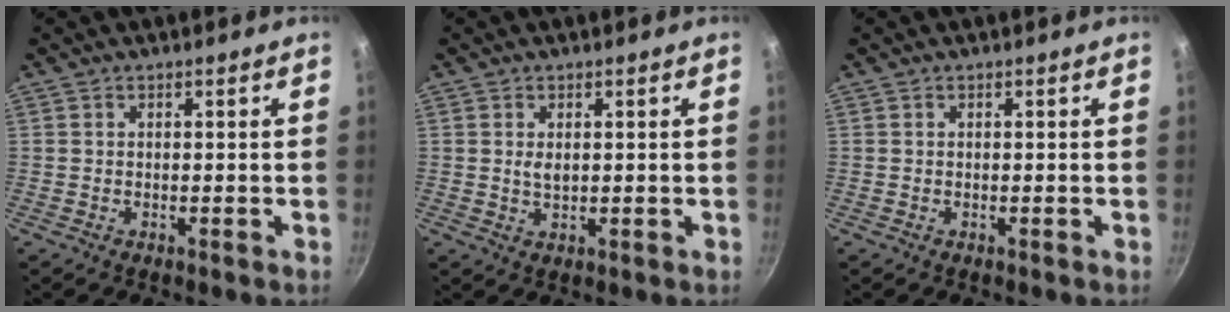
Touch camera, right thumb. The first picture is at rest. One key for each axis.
{"total": 2.2, "fx": 0.4, "fy": 1.3, "fz": 1.8, "tx": -0.031, "ty": -0.003, "tz": 0.010}
{"total": 0.0}